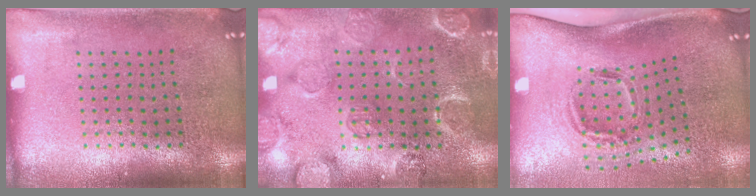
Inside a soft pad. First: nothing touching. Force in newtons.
{"total": 2.4, "press": 2.2, "slide": 0.9}
{"total": 1.9, "press": 1.2, "slide": 1.5}